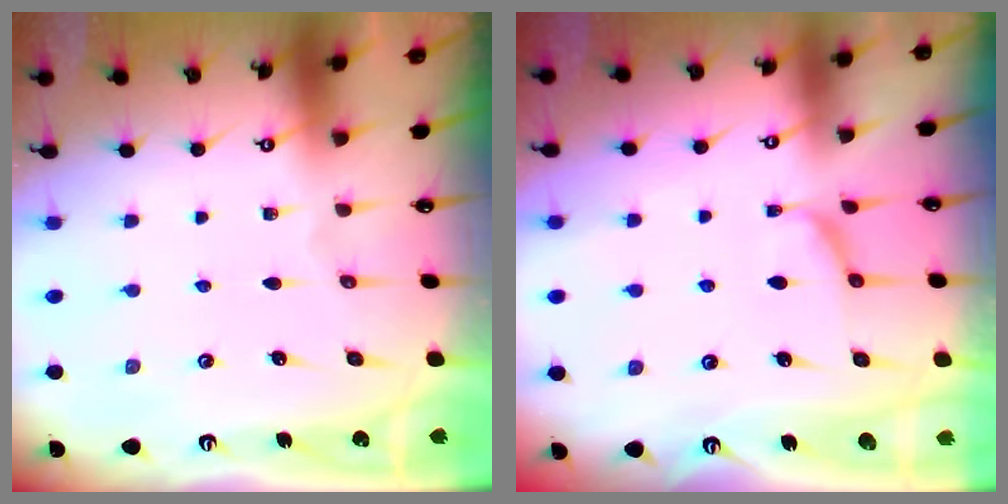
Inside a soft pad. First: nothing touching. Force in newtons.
{"total": 2.3, "press": 2.0, "slide": 1.1}